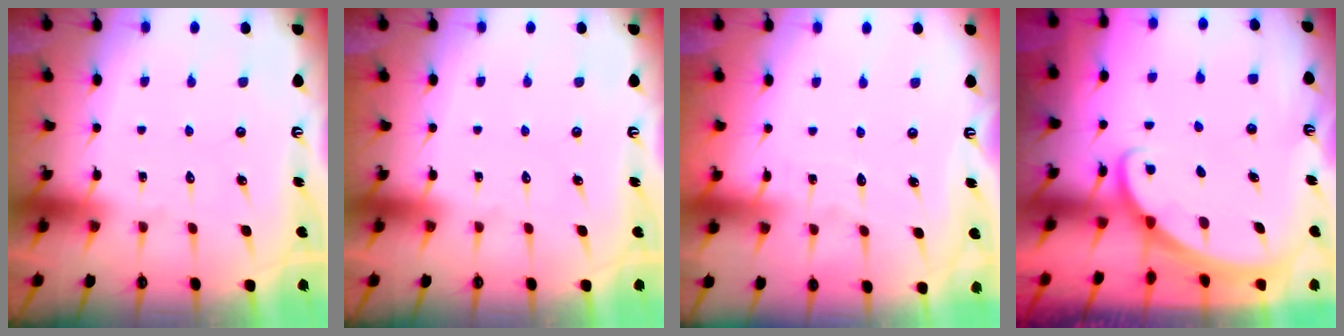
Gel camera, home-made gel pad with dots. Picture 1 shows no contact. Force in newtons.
{"total": 0.0}
{"total": 2.8, "press": 2.8, "slide": 0.1}
{"total": 1.7, "press": 1.7, "slide": 0.1}